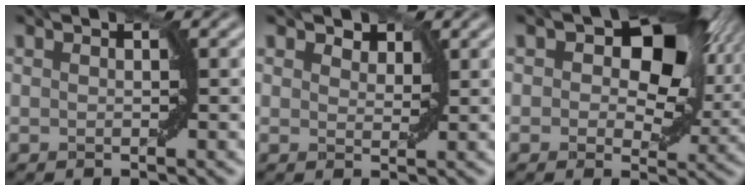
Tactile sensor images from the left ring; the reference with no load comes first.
{"total": 1.8, "force": [1.4, 1.0, 0.6], "torque": [-0.009, -0.001, 0.019]}
{"total": 10.2, "force": [3.7, 6.1, 7.3], "torque": [-0.083, 0.006, 0.046]}